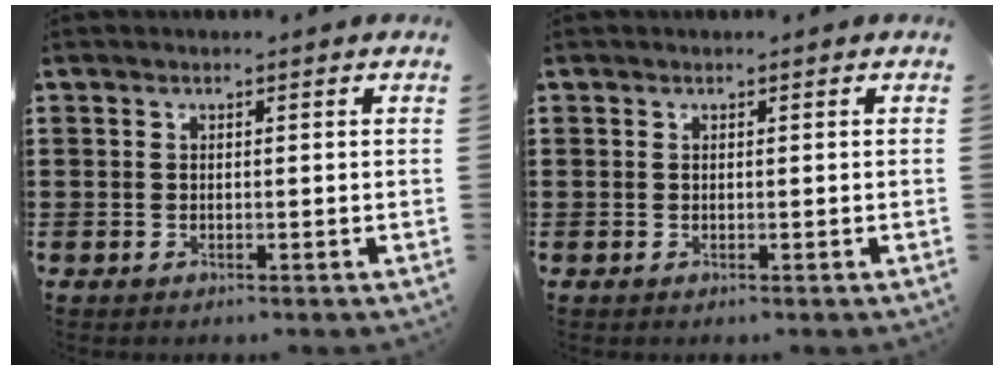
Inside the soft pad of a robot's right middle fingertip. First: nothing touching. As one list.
[{"total": 0.0}]